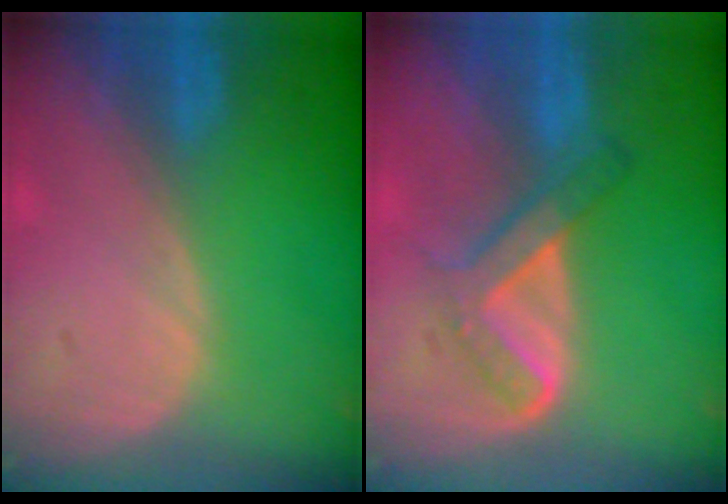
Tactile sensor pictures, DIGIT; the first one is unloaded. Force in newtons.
{"total": 5.3, "press": 5.1, "slide": 1.4}